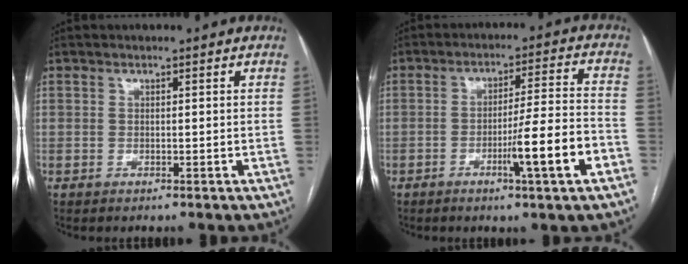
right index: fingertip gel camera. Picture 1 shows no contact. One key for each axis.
{"total": 10.3, "fx": -4.3, "fy": -0.6, "fz": 9.4, "tx": -0.145, "ty": -0.003, "tz": -0.067}